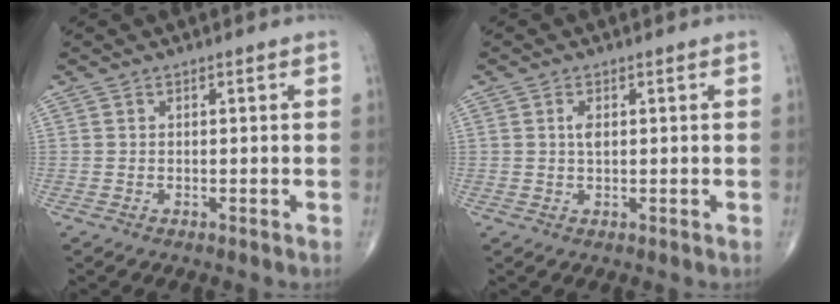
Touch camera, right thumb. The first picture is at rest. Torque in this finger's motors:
{"motor_torque": [0.59, 0.41, 0.15, -0.39, 0.01]}